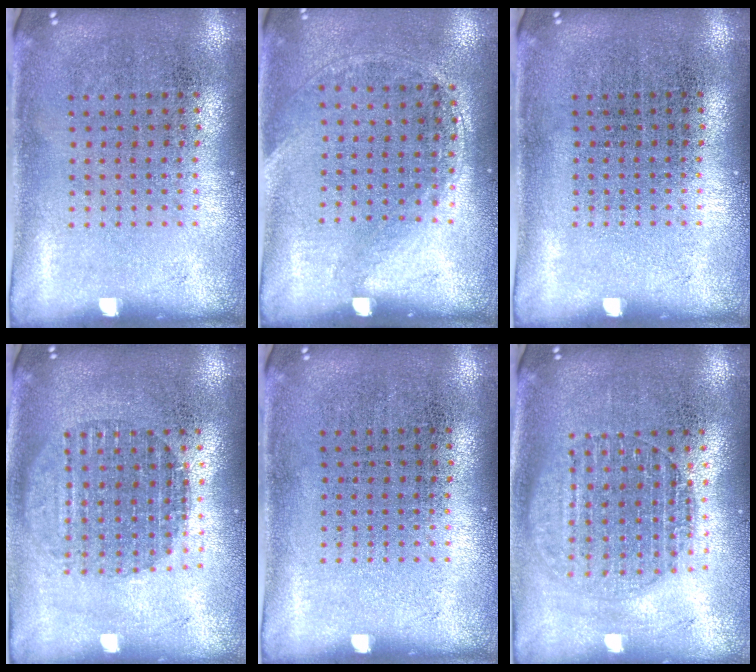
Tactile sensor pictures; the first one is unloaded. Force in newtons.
{"total": 1.4, "press": 0.9, "slide": 1.0}
{"total": 0.0}
{"total": 1.8, "press": 1.5, "slide": 1.0}
{"total": 0.0}
{"total": 1.6, "press": 1.4, "slide": 0.8}